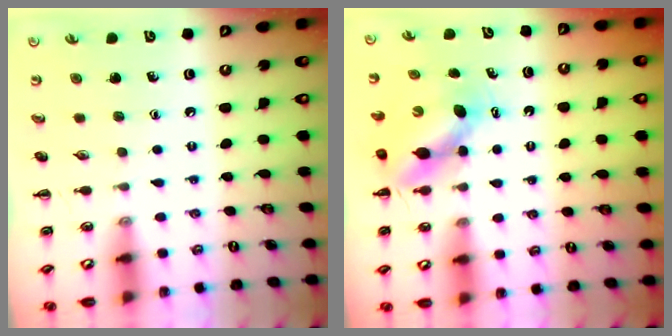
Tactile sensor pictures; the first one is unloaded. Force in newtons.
{"total": 6.2, "press": 6.2, "slide": 0.5}